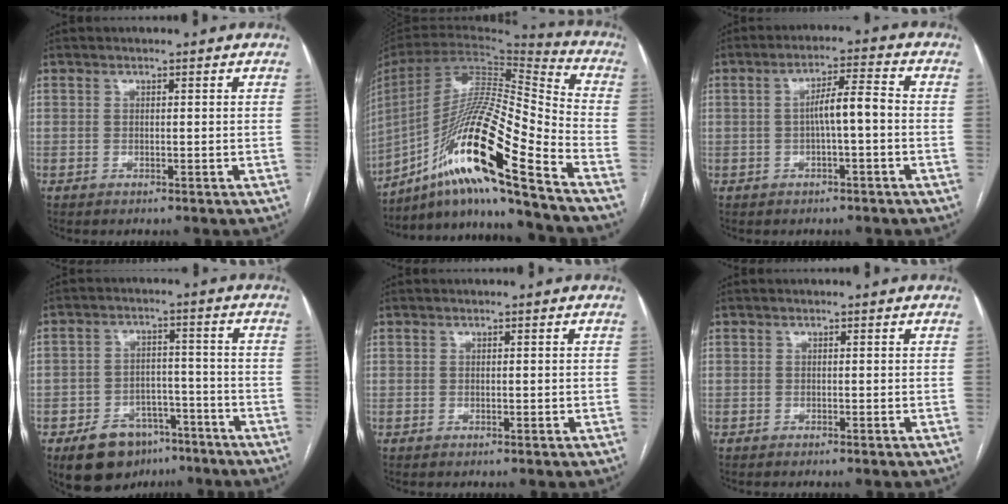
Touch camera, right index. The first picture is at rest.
{"total": 22.9, "force": [-14.2, 0.2, 17.9], "torque": [-0.353, -0.015, -0.265]}
{"total": 5.3, "force": [-0.6, 0.6, 5.2], "torque": [-0.087, 0.017, -0.008]}
{"total": 9.7, "force": [-6.3, 6.2, 4.0], "torque": [-0.061, 0.018, -0.093]}
{"total": 0.0}
{"total": 0.0}